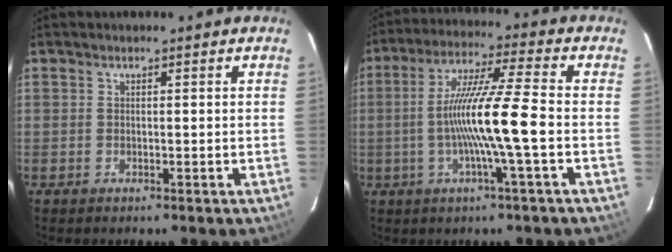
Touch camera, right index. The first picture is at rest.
{"total": 12.5, "force": [-2.6, -1.1, 12.2], "torque": [-0.231, 0.003, -0.049]}